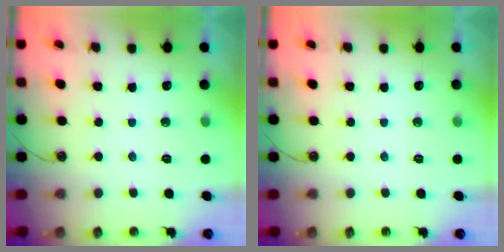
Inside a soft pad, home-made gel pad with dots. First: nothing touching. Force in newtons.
{"total": 0.0}